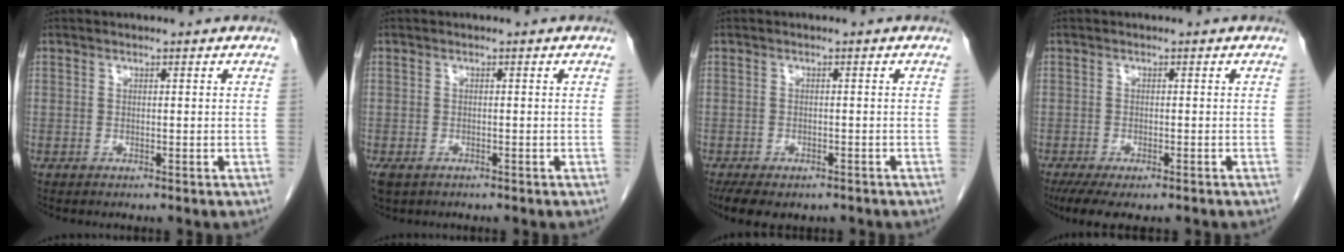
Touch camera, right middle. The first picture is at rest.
{"total": 2.9, "force": [-1.8, 1.7, 1.5], "torque": [-0.034, -0.006, -0.025]}
{"total": 7.6, "force": [-5.7, 3.3, 3.8], "torque": [-0.061, -0.011, -0.079]}
{"total": 7.8, "force": [-5.8, 2.4, 4.6], "torque": [-0.072, -0.015, -0.088]}